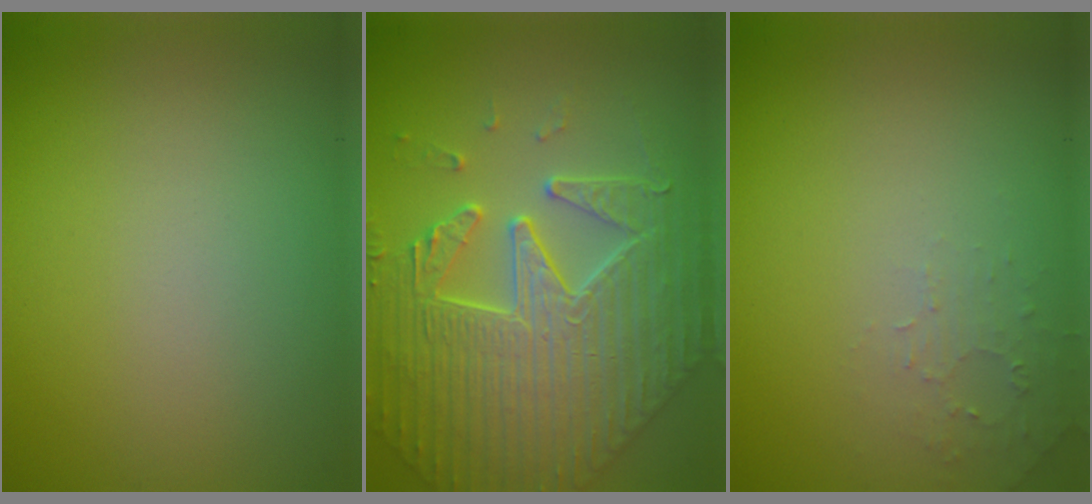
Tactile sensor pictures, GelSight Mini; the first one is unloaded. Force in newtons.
{"total": 6.8, "press": 5.9, "slide": 3.4}
{"total": 1.3, "press": 1.2, "slide": 0.3}